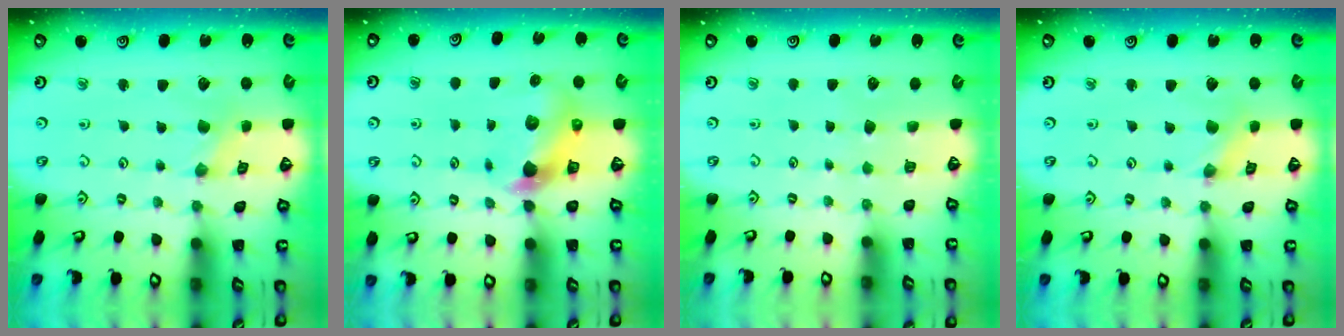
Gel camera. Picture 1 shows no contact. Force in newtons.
{"total": 5.7, "press": 5.7, "slide": 0.4}
{"total": 0.0}
{"total": 0.6, "press": 0.6, "slide": 0.2}